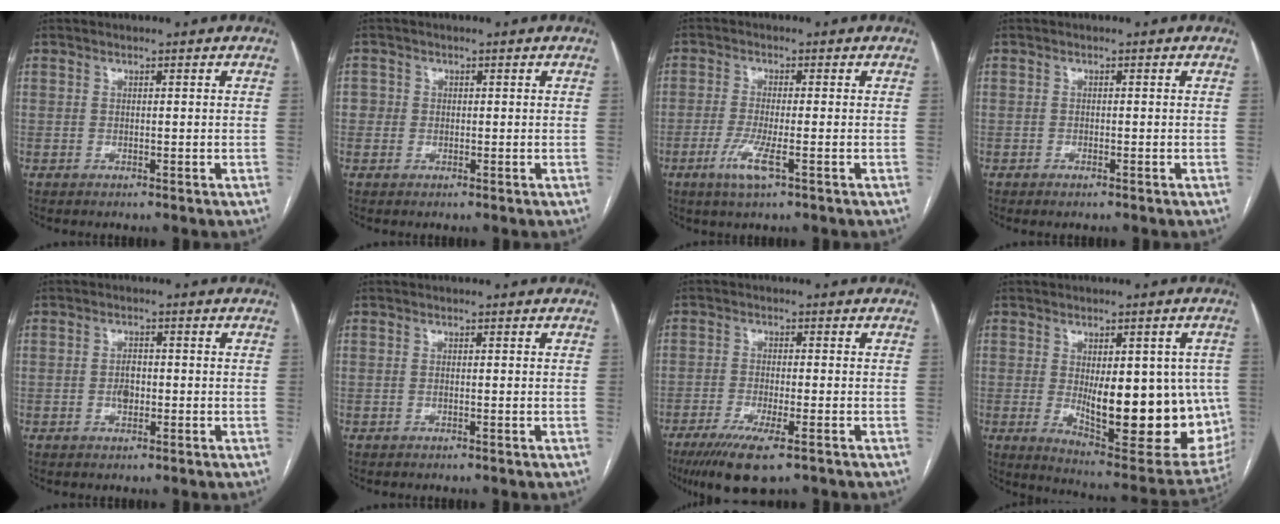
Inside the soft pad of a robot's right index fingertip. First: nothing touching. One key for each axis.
{"total": 1.9, "fx": 0.1, "fy": 1.9, "fz": 0.2, "tx": 0.009, "ty": 0.005, "tz": -0.002}
{"total": 4.9, "fx": -2.1, "fy": 0.3, "fz": 4.4, "tx": -0.092, "ty": -0.011, "tz": -0.042}
{"total": 0.8, "fx": -0.7, "fy": -0.1, "fz": 0.5, "tx": -0.010, "ty": -0.002, "tz": -0.009}
{"total": 2.4, "fx": -0.4, "fy": 1.4, "fz": 1.9, "tx": -0.031, "ty": 0.004, "tz": -0.007}
{"total": 0.0}
{"total": 8.8, "fx": -5.9, "fy": 1.0, "fz": 6.5, "tx": -0.112, "ty": -0.023, "tz": -0.094}
{"total": 20.6, "fx": -1.8, "fy": 7.3, "fz": 19.2, "tx": -0.198, "ty": -0.002, "tz": 0.005}